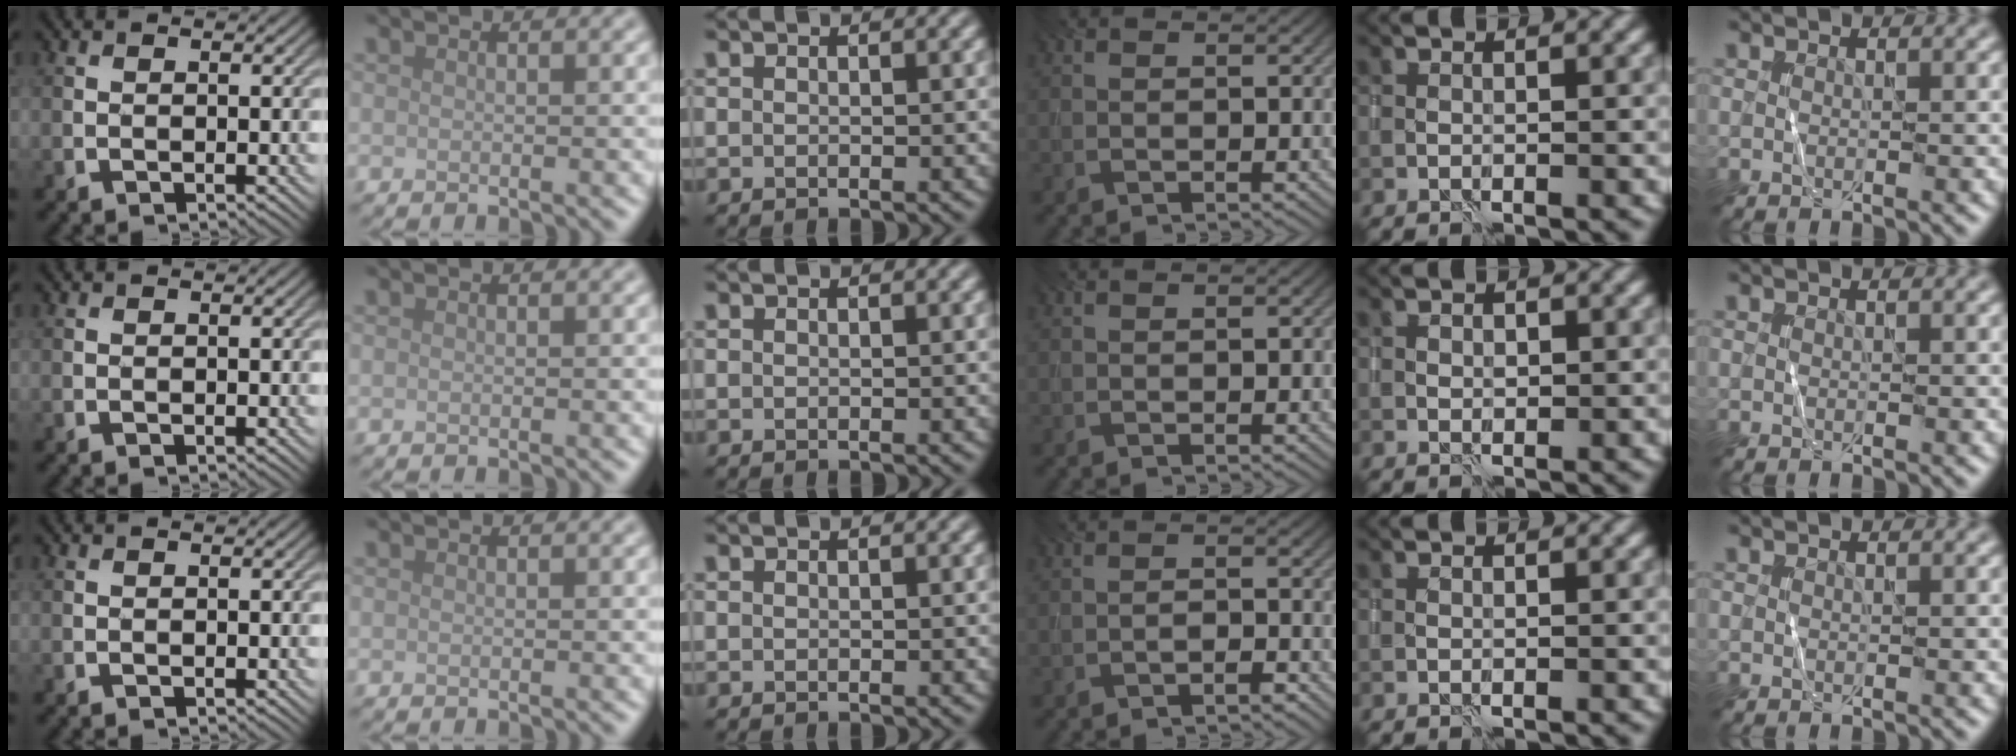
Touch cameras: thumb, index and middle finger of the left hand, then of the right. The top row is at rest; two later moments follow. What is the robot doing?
{"motion": "wrap", "object": "sponge"}